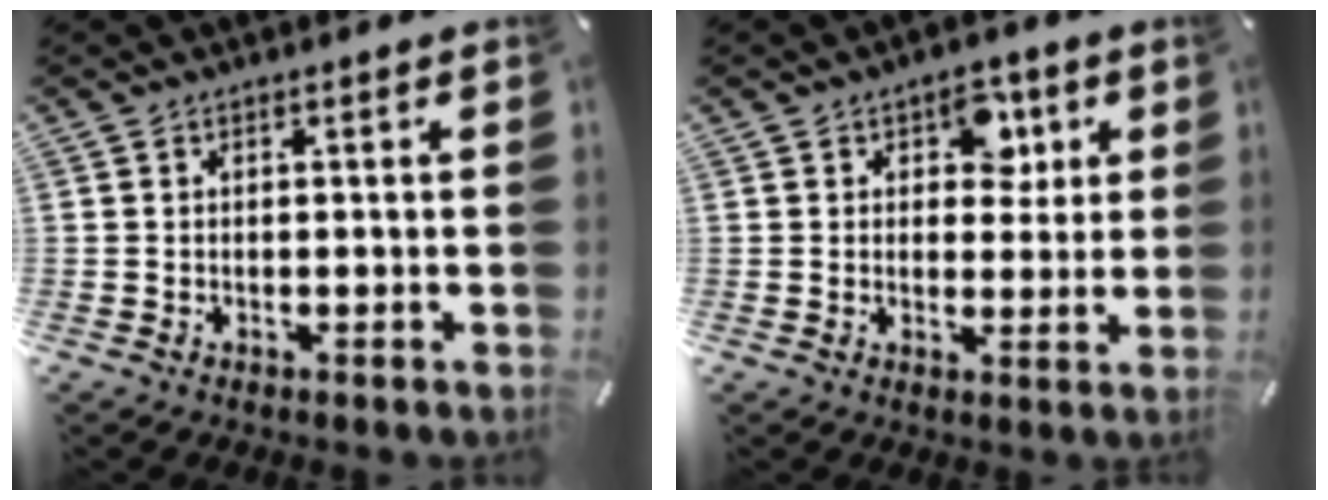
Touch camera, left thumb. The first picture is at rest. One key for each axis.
{"total": 7.7, "fx": 2.8, "fy": 5.6, "fz": 4.5, "tx": -0.039, "ty": -0.008, "tz": 0.039}